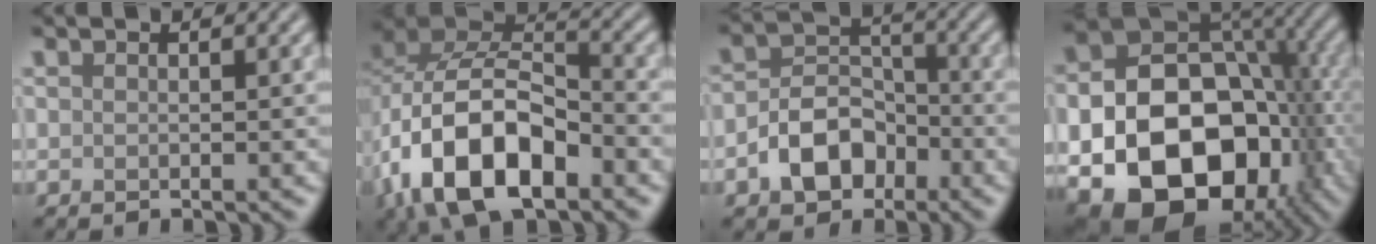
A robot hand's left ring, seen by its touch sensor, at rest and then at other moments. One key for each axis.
{"total": 12.3, "fx": -5.0, "fy": 6.9, "fz": 8.8, "tx": -0.172, "ty": -0.002, "tz": -0.096}
{"total": 5.6, "fx": -2.5, "fy": 3.9, "fz": 3.1, "tx": -0.048, "ty": 0.001, "tz": -0.050}
{"total": 19.6, "fx": -5.1, "fy": 14.4, "fz": 12.2, "tx": -0.190, "ty": -0.043, "tz": -0.070}